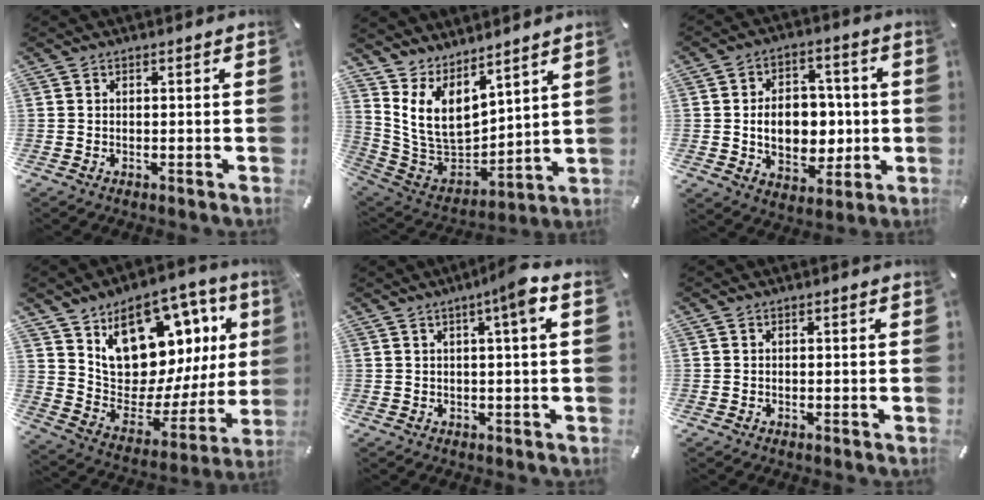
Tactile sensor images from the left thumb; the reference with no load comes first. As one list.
[{"total": 11.4, "force": [6.0, 7.7, 6.0], "torque": [-0.135, -0.060, 0.123]}, {"total": 12.4, "force": [-0.6, 9.2, 8.3], "torque": [-0.117, 0.009, -0.007]}, {"total": 16.6, "force": [10.9, 9.9, 7.6], "torque": [-0.108, -0.103, 0.193]}, {"total": 6.0, "force": [2.2, 0.1, 5.5], "torque": [-0.085, -0.010, 0.030]}, {"total": 0.0}]